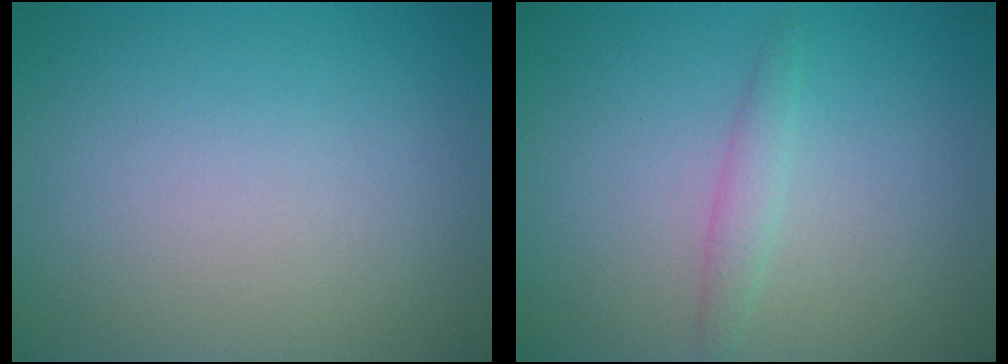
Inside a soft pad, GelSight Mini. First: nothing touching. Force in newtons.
{"total": 1.4, "press": 1.4, "slide": 0.1}